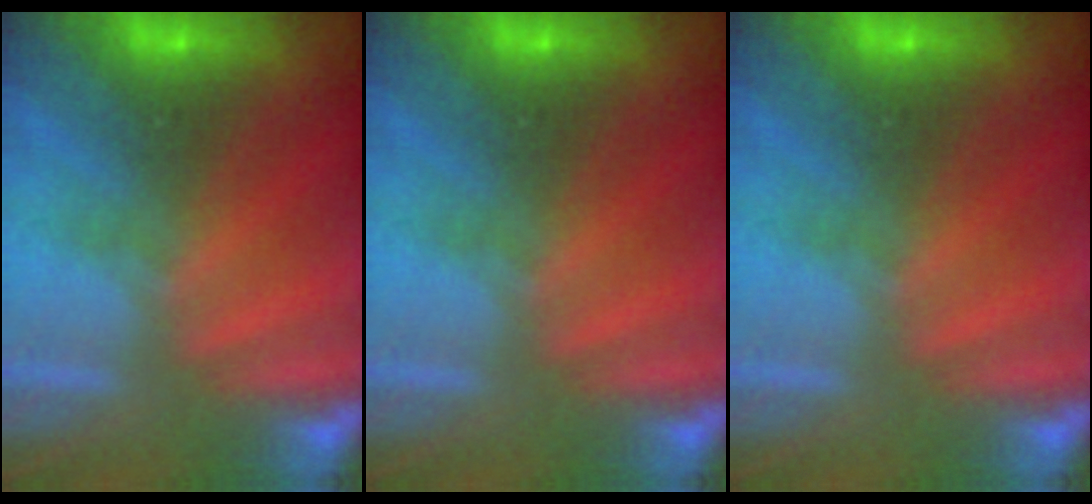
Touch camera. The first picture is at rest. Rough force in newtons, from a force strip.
{"total": 0.0}
{"total": 0.0}